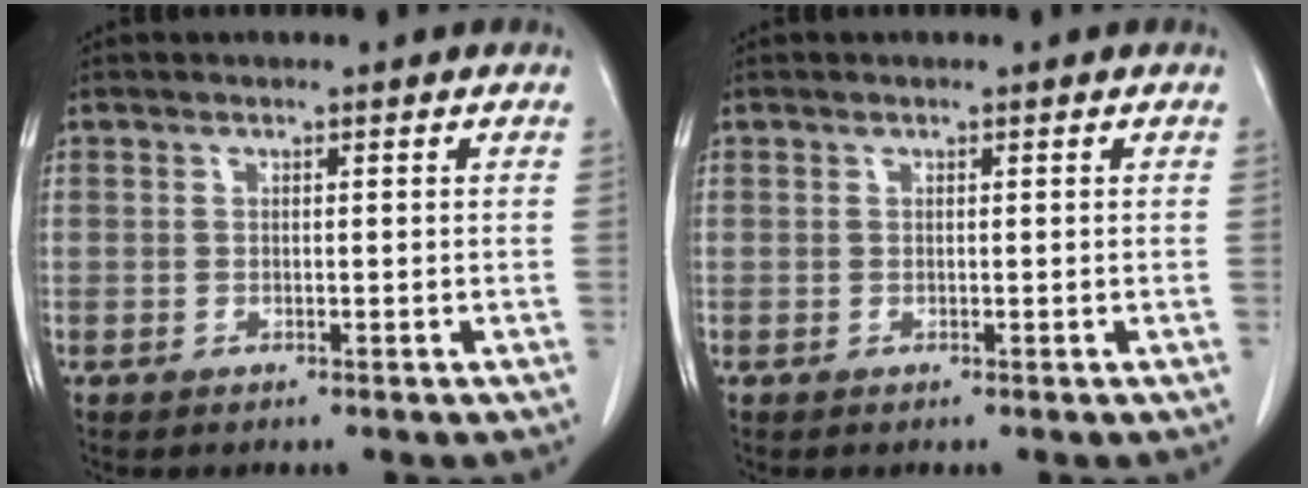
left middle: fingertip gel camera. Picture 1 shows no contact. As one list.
[{"total": 0.0}]